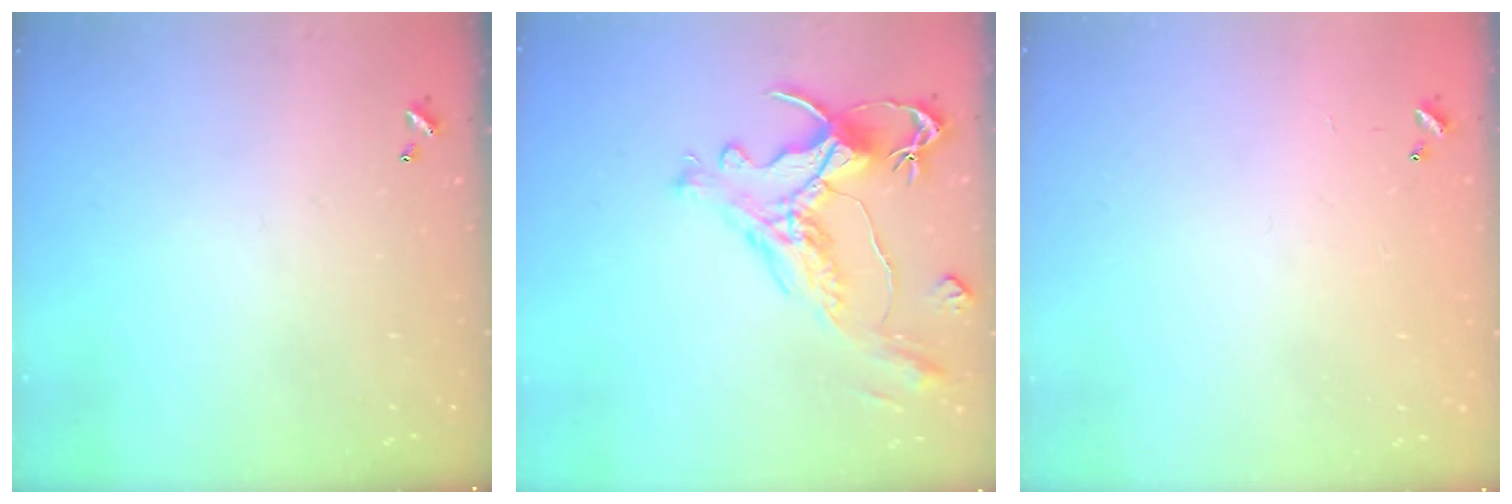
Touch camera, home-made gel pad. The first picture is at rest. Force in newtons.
{"total": 1.8, "press": 1.2, "slide": 1.3}
{"total": 8.5, "press": 8.4, "slide": 0.5}